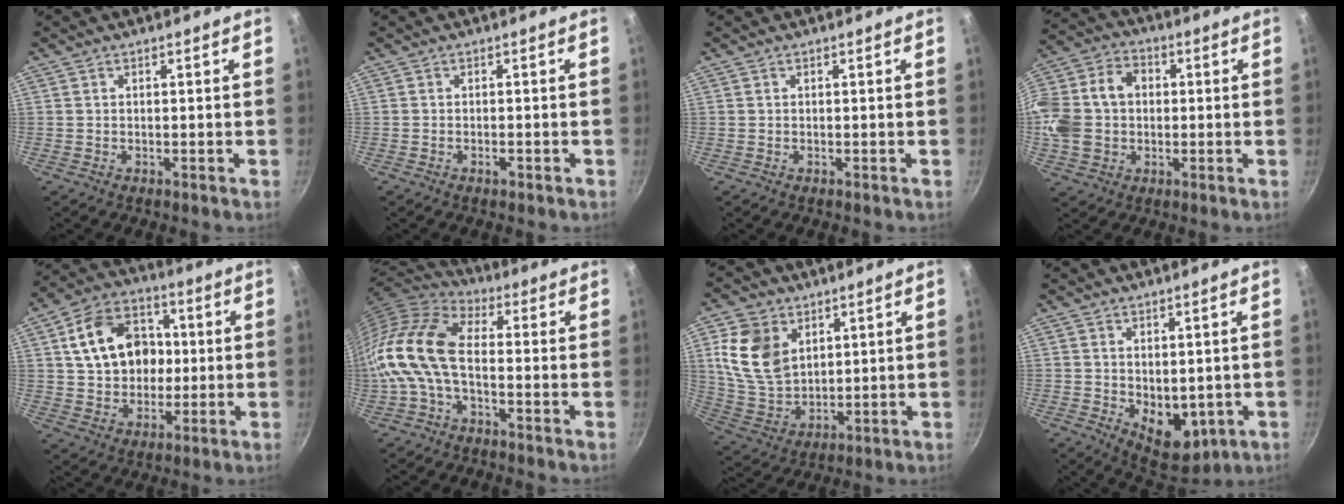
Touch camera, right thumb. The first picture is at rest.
{"total": 1.0, "force": [-0.6, 0.3, 0.7], "torque": [-0.013, 0.006, -0.010]}
{"total": 0.0}
{"total": 18.3, "force": [0.9, 14.6, 11.0], "torque": [-0.230, 0.038, 0.010]}
{"total": 16.0, "force": [2.5, 12.6, 9.6], "torque": [-0.128, 0.024, 0.040]}
{"total": 14.6, "force": [-2.7, 8.1, 11.9], "torque": [-0.243, 0.032, -0.073]}
{"total": 13.4, "force": [4.6, 9.7, 8.0], "torque": [-0.132, -0.018, 0.104]}
{"total": 8.6, "force": [-0.8, 5.6, 6.5], "torque": [-0.065, -0.017, 0.008]}